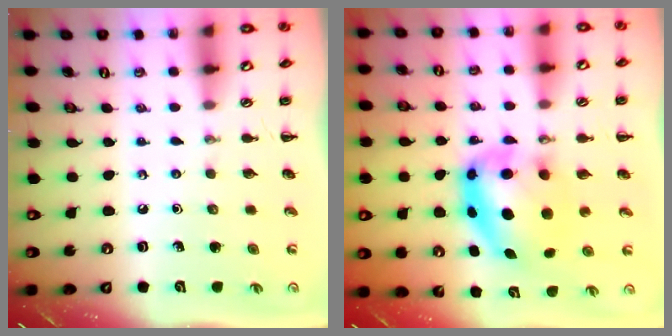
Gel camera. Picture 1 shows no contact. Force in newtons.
{"total": 7.9, "press": 7.7, "slide": 1.7}